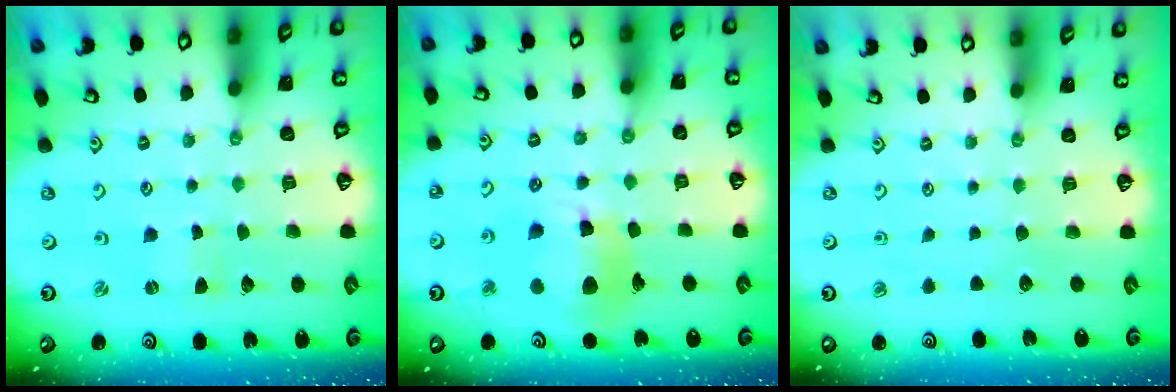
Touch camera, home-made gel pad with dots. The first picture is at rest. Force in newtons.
{"total": 13.9, "press": 13.7, "slide": 2.0}
{"total": 0.0}